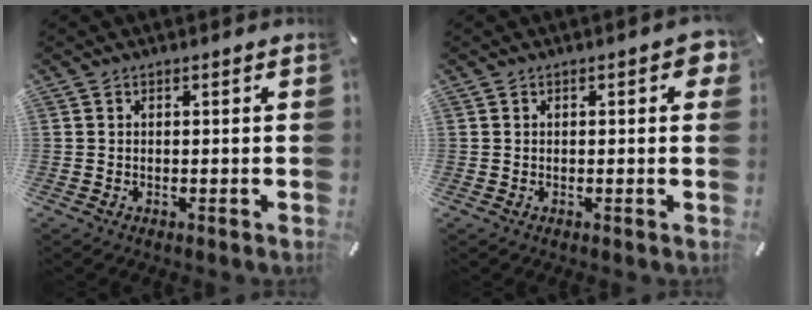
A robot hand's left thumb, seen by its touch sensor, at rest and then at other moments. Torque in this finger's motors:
{"motor_torque": [0.72, 0.98, 0.24, -0.34, 0.09]}